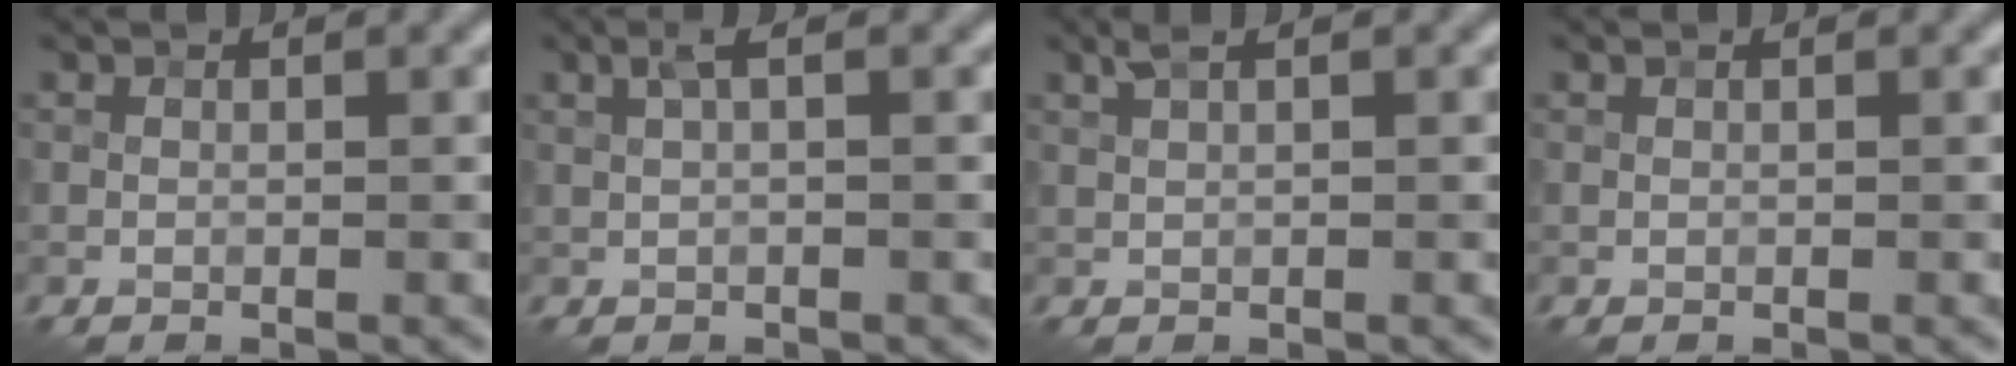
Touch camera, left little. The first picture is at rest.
{"total": 1.3, "force": [0.5, 0.0, 1.2], "torque": [-0.027, 0.006, 0.007]}
{"total": 1.1, "force": [0.7, 0.1, 0.9], "torque": [-0.022, 0.007, 0.011]}
{"total": 0.0}